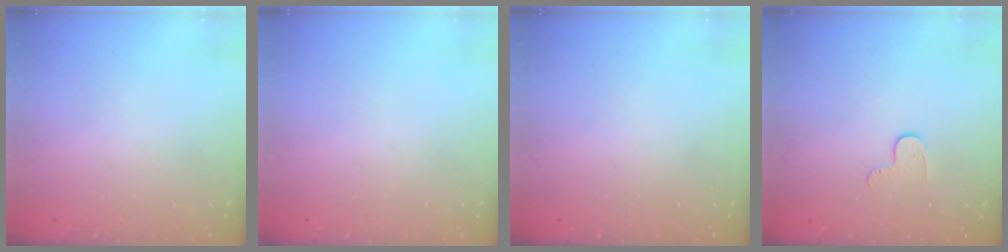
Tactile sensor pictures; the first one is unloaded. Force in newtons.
{"total": 0.0}
{"total": 0.0}
{"total": 4.7, "press": 4.6, "slide": 0.5}